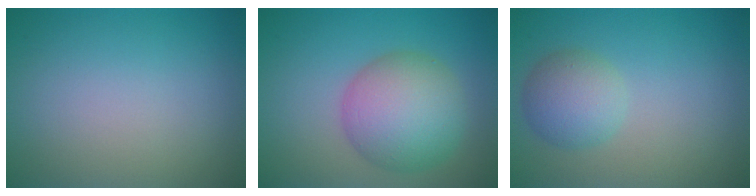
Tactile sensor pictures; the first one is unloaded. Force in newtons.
{"total": 7.3, "press": 7.3, "slide": 0.2}
{"total": 3.4, "press": 3.4, "slide": 0.1}